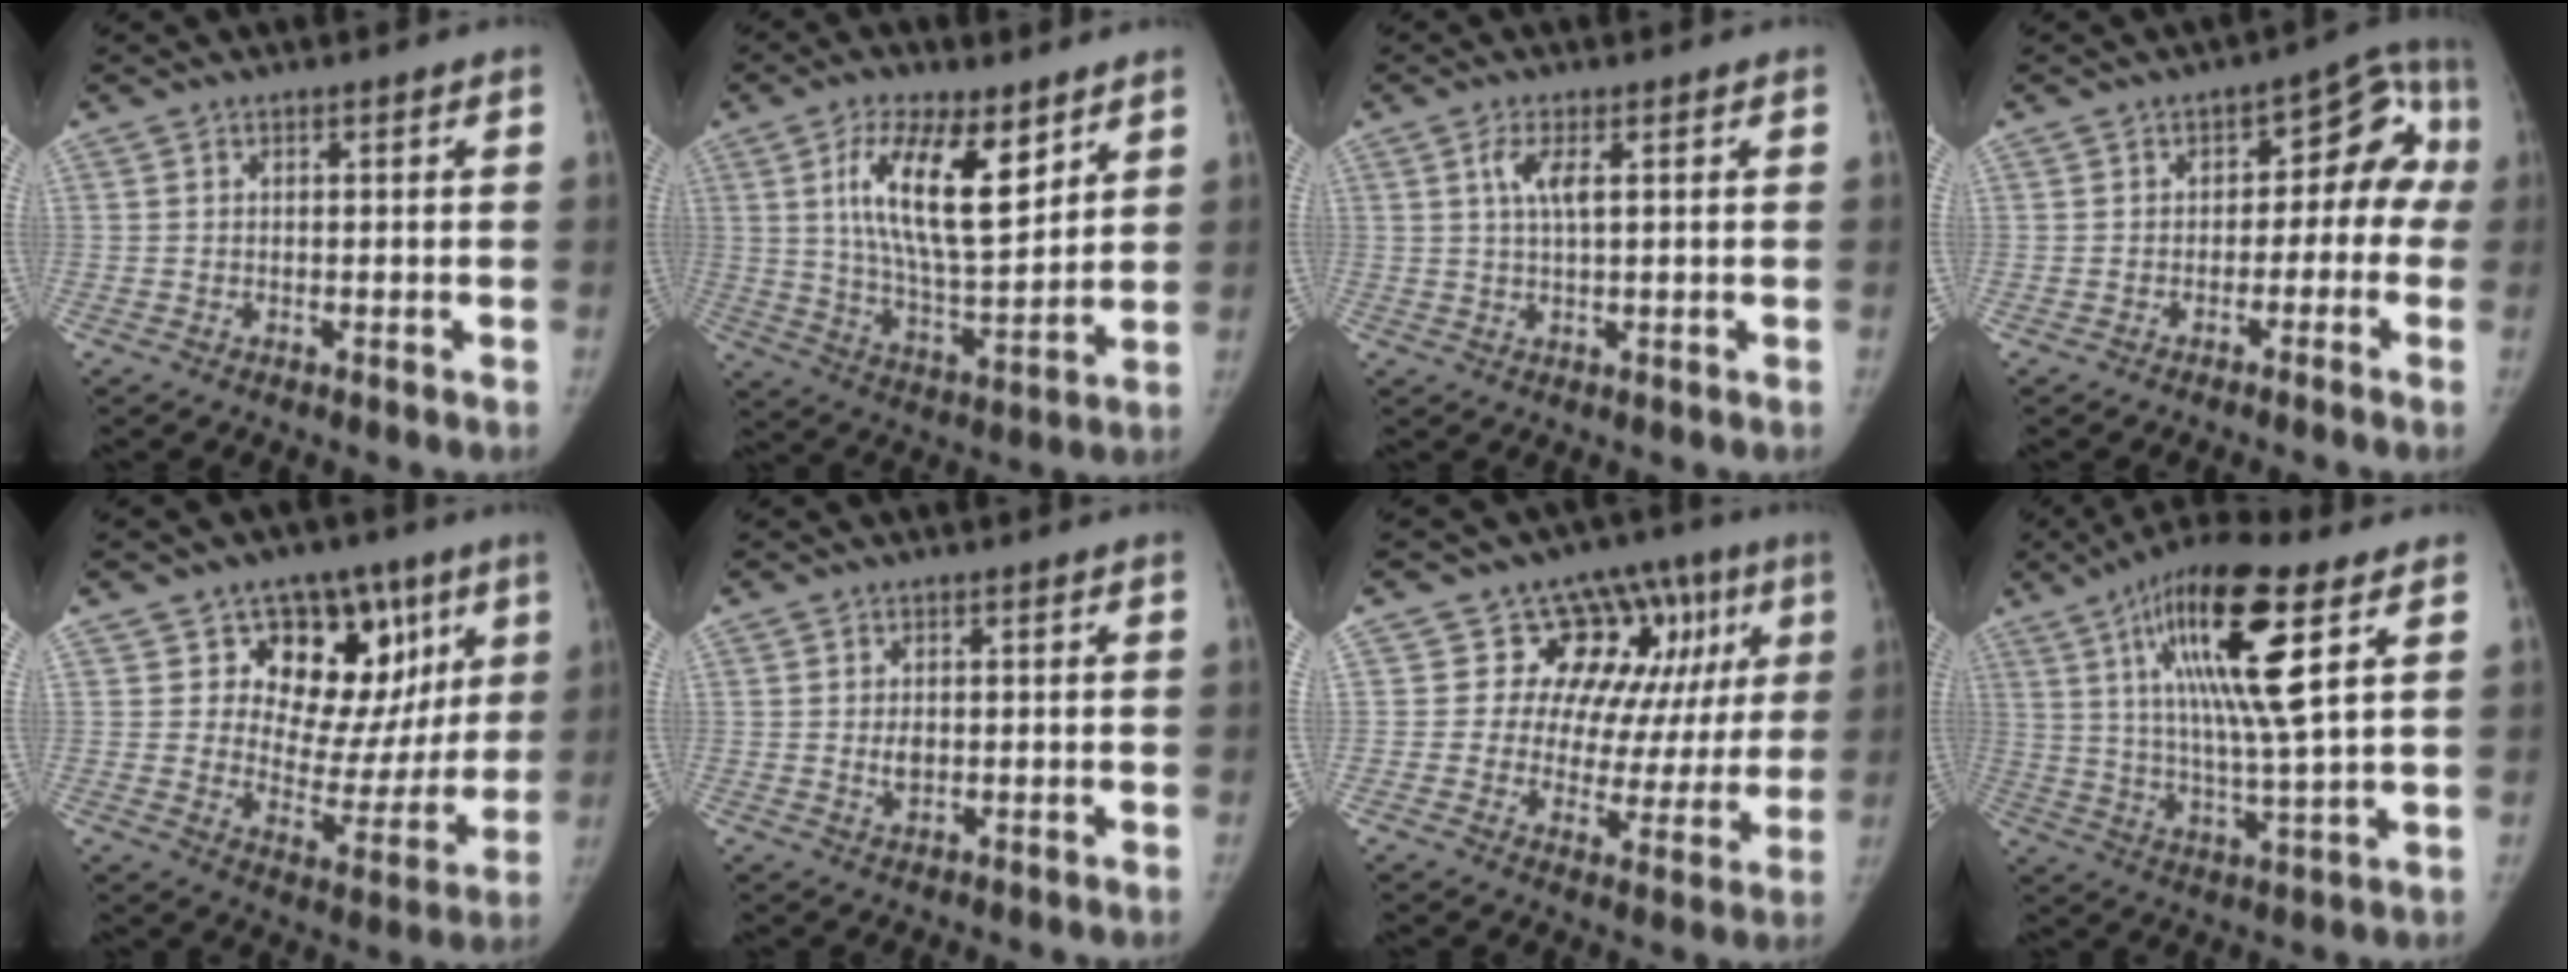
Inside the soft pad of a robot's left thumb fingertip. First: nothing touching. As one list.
[{"total": 16.3, "force": [7.1, 6.5, 13.2], "torque": [-0.207, -0.040, 0.132]}, {"total": 3.7, "force": [1.1, 1.0, 3.3], "torque": [-0.076, -0.001, 0.023]}, {"total": 9.9, "force": [-1.7, 6.7, 7.1], "torque": [-0.033, 0.050, -0.034]}, {"total": 19.3, "force": [8.4, 13.2, 11.2], "torque": [-0.070, -0.018, 0.126]}, {"total": 2.4, "force": [0.0, 1.6, 1.8], "torque": [-0.023, -0.003, 0.002]}, {"total": 15.9, "force": [5.6, 11.7, 9.1], "torque": [-0.041, 0.008, 0.076]}, {"total": 18.7, "force": [7.2, 3.4, 16.9], "torque": [-0.312, -0.021, 0.122]}]